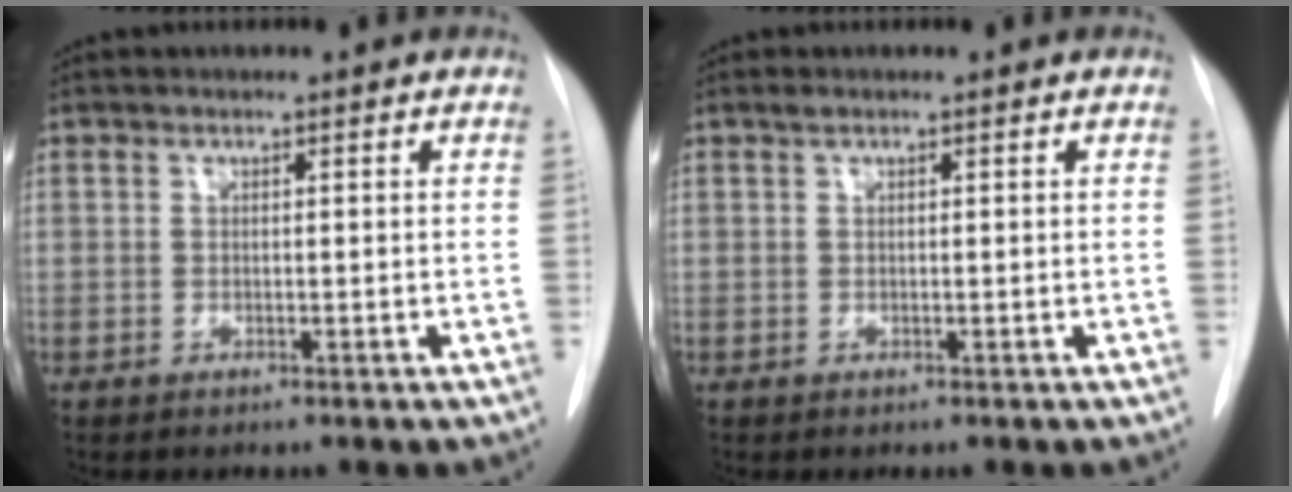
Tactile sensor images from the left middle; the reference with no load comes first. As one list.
[{"total": 0.5, "force": [0.4, 0.2, 0.3], "torque": [-0.009, 0.006, 0.008]}]